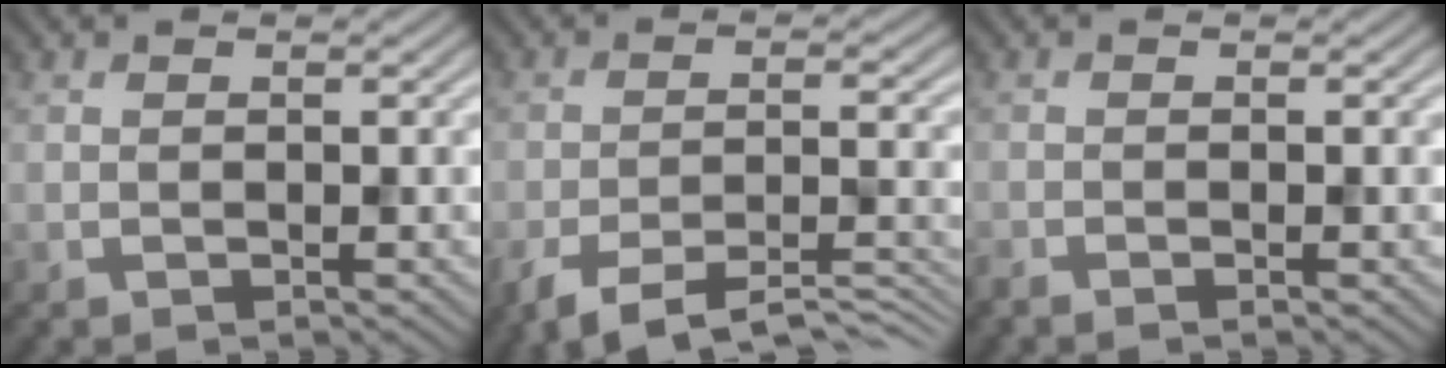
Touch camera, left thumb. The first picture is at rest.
{"total": 7.6, "force": [-5.3, 2.2, 5.1], "torque": [-0.089, -0.007, -0.086]}
{"total": 1.2, "force": [-1.1, 0.0, 0.5], "torque": [-0.009, -0.005, -0.024]}